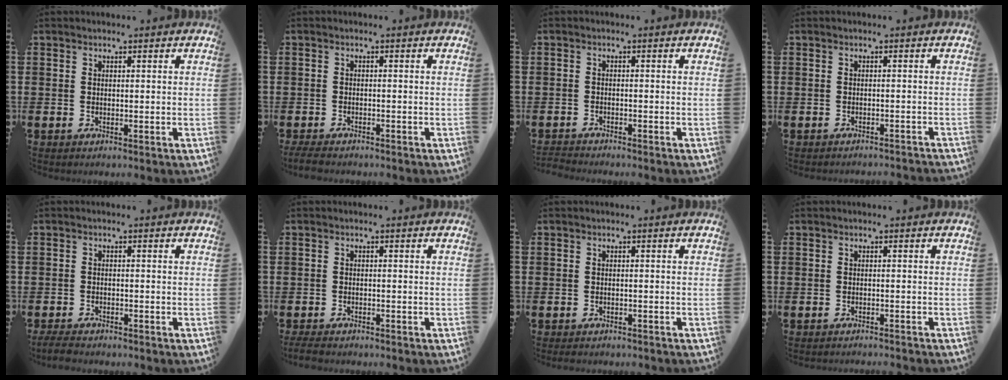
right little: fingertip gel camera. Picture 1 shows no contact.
{"total": 1.4, "force": [-1.3, 0.3, 0.5], "torque": [-0.012, 0.003, -0.027]}
{"total": 1.2, "force": [-1.2, 0.0, 0.0], "torque": [-0.004, 0.002, -0.026]}
{"total": 0.9, "force": [-0.9, -0.1, 0.0], "torque": [-0.001, 0.001, -0.019]}
{"total": 1.8, "force": [-1.6, 0.3, 0.6], "torque": [-0.012, 0.005, -0.034]}
{"total": 1.3, "force": [-1.2, 0.3, 0.5], "torque": [-0.011, 0.002, -0.025]}
{"total": 0.8, "force": [-0.8, 0.2, 0.1], "torque": [-0.005, -0.001, -0.016]}
{"total": 0.8, "force": [-0.8, -0.1, 0.0], "torque": [0.000, -0.001, -0.016]}